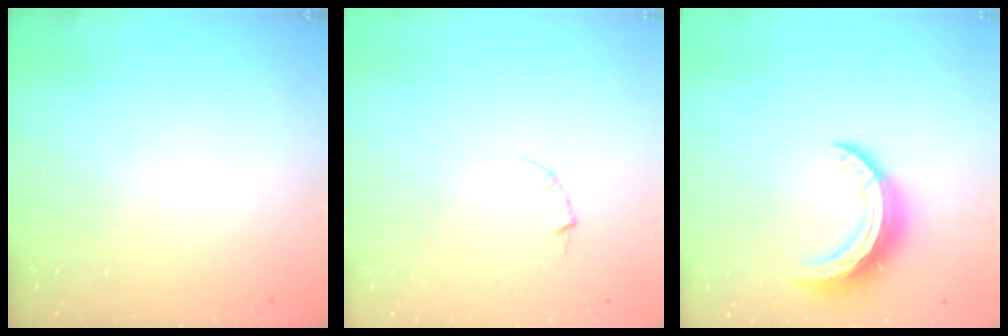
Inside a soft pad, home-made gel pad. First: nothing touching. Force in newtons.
{"total": 1.0, "press": 1.0, "slide": 0.3}
{"total": 10.8, "press": 10.8, "slide": 0.5}